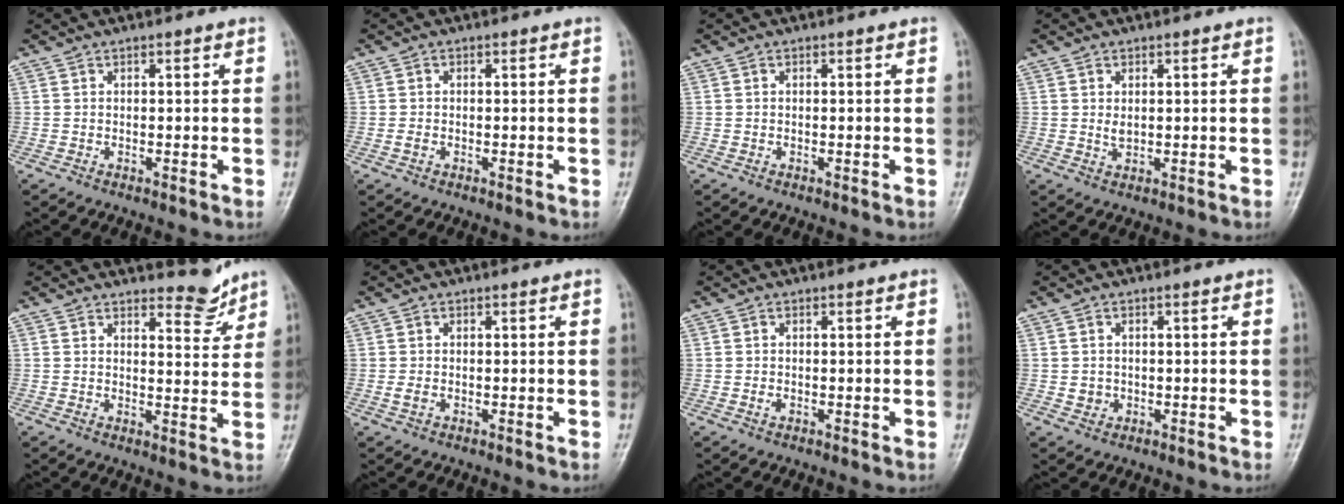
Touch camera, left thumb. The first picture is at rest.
{"total": 1.2, "force": [-0.4, 0.8, 0.8], "torque": [-0.018, 0.000, -0.009]}
{"total": 0.0}
{"total": 1.9, "force": [0.4, 1.2, 1.5], "torque": [-0.022, -0.005, 0.010]}
{"total": 4.7, "force": [4.2, 1.7, 1.1], "torque": [0.002, -0.040, 0.058]}
{"total": 1.8, "force": [-0.4, 1.2, 1.3], "torque": [-0.028, 0.001, -0.009]}
{"total": 1.1, "force": [-0.3, 0.8, 0.7], "torque": [-0.013, 0.001, -0.007]}
{"total": 2.3, "force": [-0.2, 2.1, 0.9], "torque": [-0.004, 0.004, 0.000]}